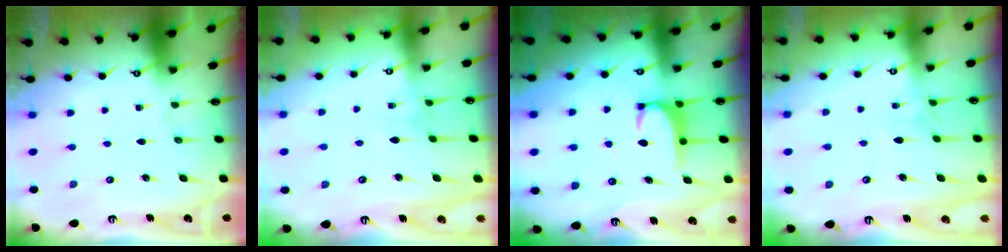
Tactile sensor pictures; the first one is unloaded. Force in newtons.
{"total": 3.0, "press": 2.9, "slide": 0.3}
{"total": 1.8, "press": 1.8, "slide": 0.5}
{"total": 4.1, "press": 4.1, "slide": 0.1}